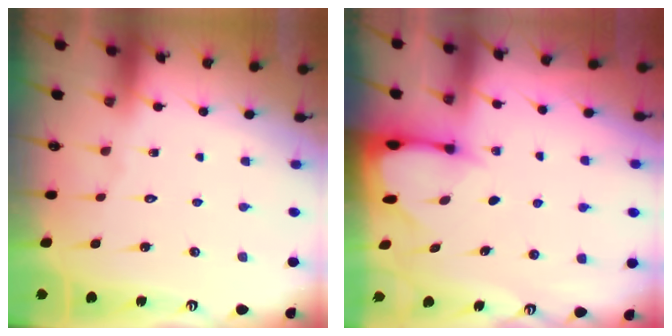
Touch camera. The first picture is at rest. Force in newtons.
{"total": 3.1, "press": 3.1, "slide": 0.4}